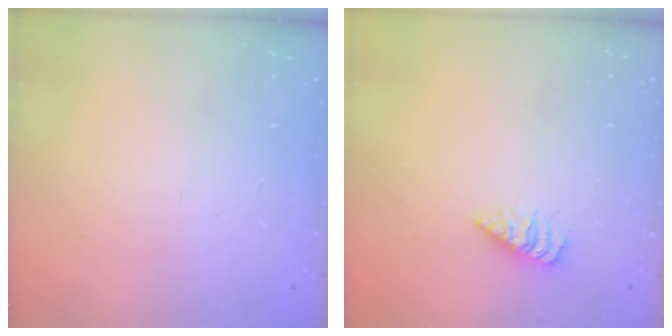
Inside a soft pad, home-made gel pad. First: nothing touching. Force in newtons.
{"total": 2.3, "press": 2.2, "slide": 0.4}